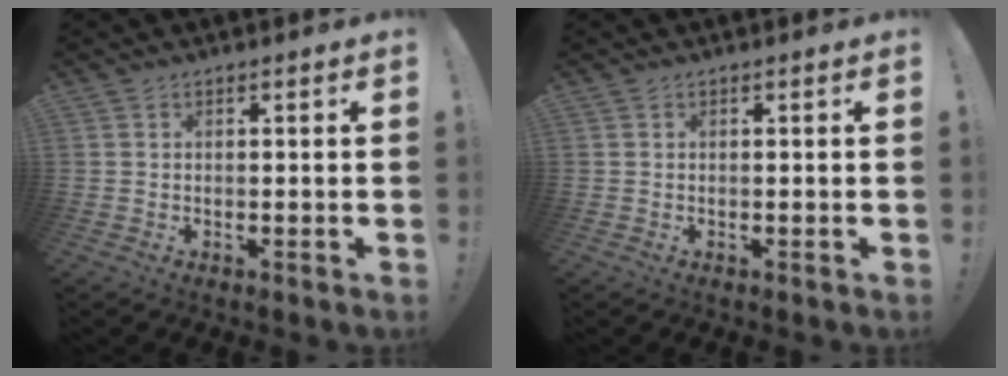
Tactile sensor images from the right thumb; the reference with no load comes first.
{"total": 0.0}